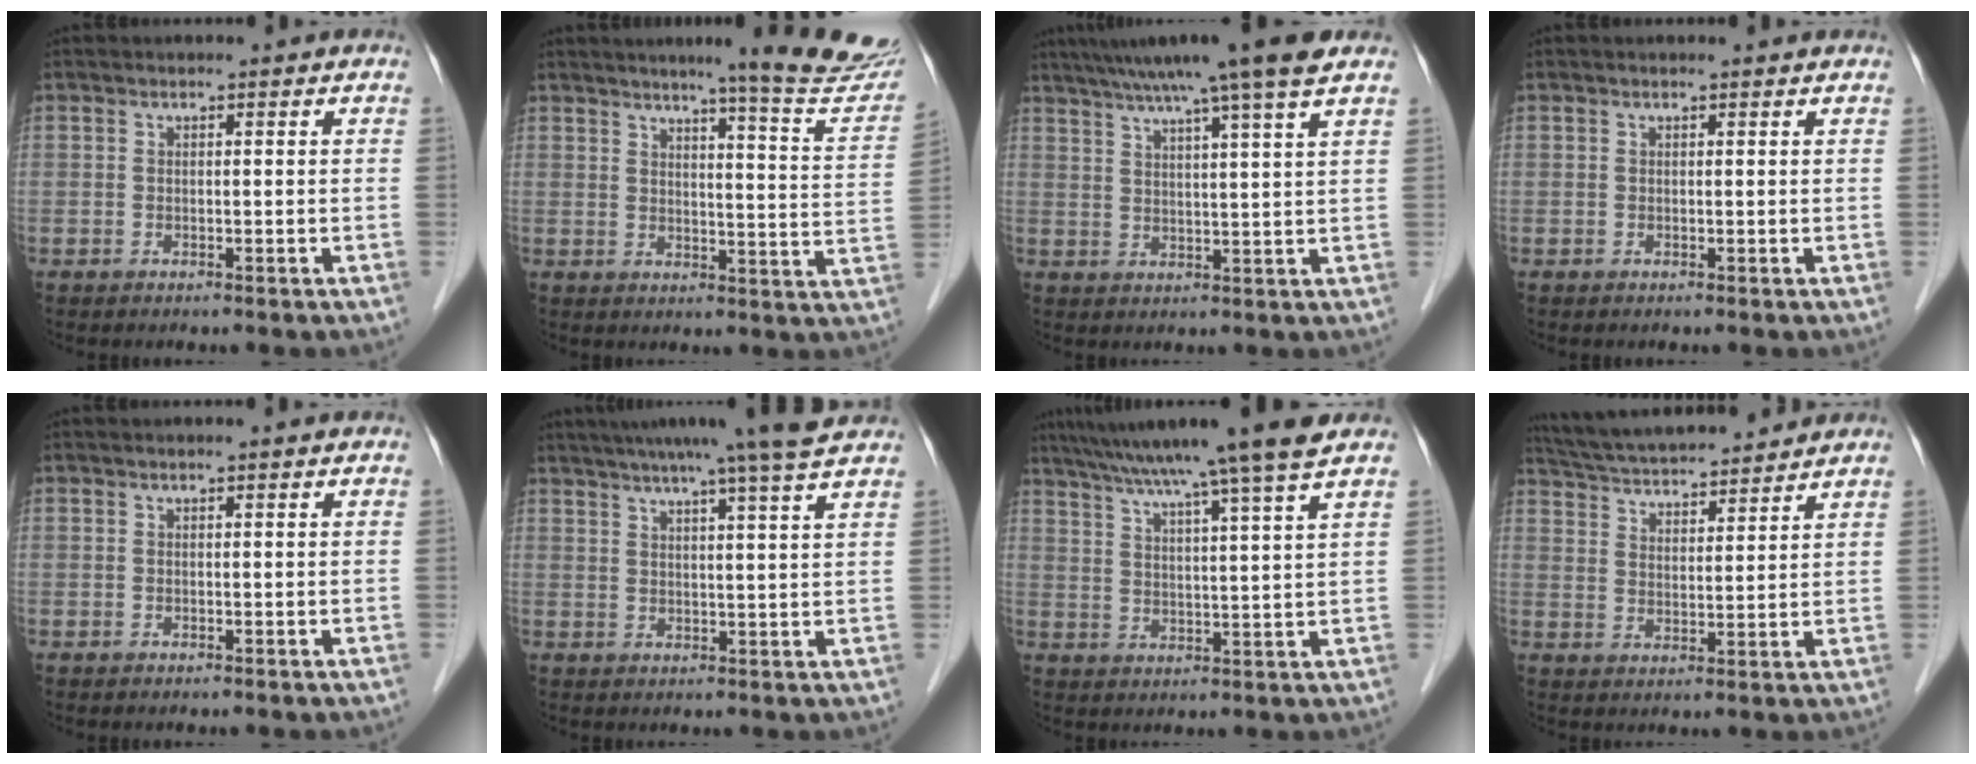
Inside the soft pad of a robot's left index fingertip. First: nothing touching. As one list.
[{"total": 15.5, "force": [13.8, -0.4, 6.9], "torque": [-0.076, -0.066, 0.153]}, {"total": 13.5, "force": [10.5, -1.5, 8.3], "torque": [-0.137, 0.022, 0.143]}, {"total": 0.9, "force": [0.9, 0.0, 0.1], "torque": [-0.010, 0.003, 0.009]}, {"total": 0.0}, {"total": 13.4, "force": [11.3, -1.4, 7.2], "torque": [-0.117, 0.009, 0.140]}, {"total": 15.1, "force": [12.2, -2.2, 8.6], "torque": [-0.143, 0.003, 0.174]}, {"total": 15.0, "force": [13.8, 1.7, 5.5], "torque": [-0.101, 0.031, 0.224]}]